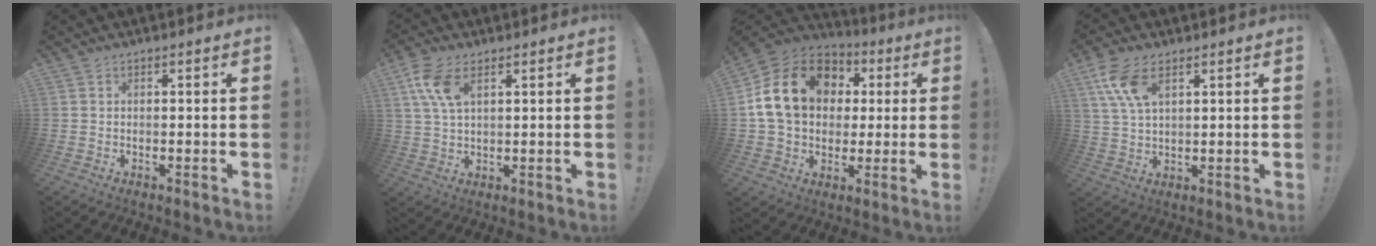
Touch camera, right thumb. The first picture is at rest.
{"total": 8.6, "force": [3.9, 4.1, 6.4], "torque": [-0.131, -0.007, 0.073]}
{"total": 20.2, "force": [5.1, 15.2, 12.2], "torque": [-0.200, -0.004, 0.107]}
{"total": 10.0, "force": [4.9, 4.9, 7.2], "torque": [-0.147, -0.013, 0.091]}